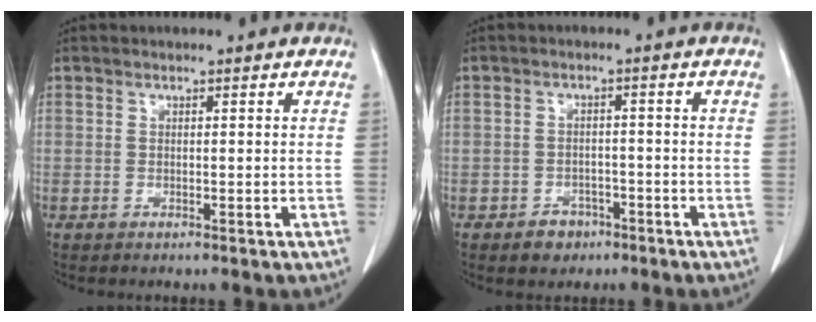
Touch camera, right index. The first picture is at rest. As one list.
[{"total": 3.3, "force": [-2.1, 2.5, 0.9], "torque": [-0.009, 0.009, -0.026]}]